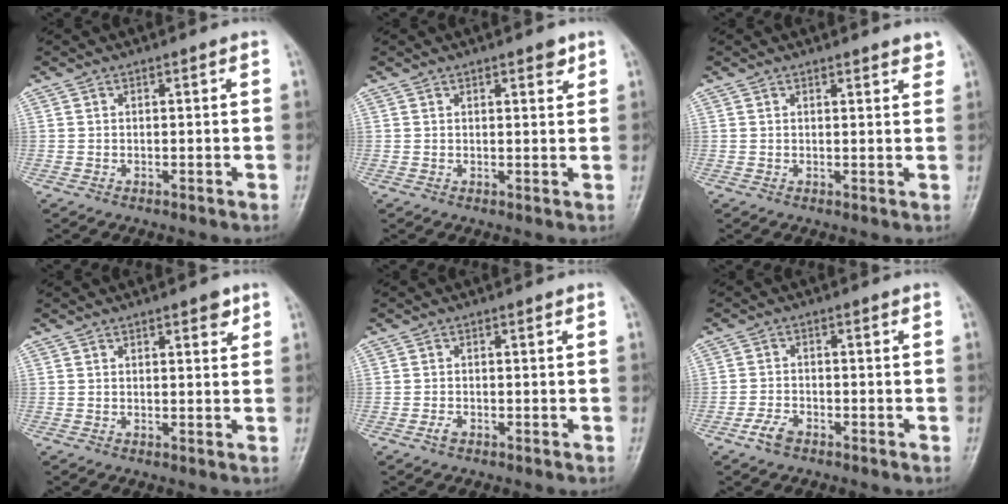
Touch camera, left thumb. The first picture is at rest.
{"total": 2.6, "force": [1.6, 1.0, 1.8], "torque": [-0.015, -0.008, 0.020]}
{"total": 2.5, "force": [2.1, 0.7, 1.3], "torque": [-0.002, -0.007, 0.023]}
{"total": 2.8, "force": [1.6, 1.1, 2.0], "torque": [-0.015, -0.006, 0.019]}
{"total": 1.3, "force": [-0.8, 0.7, 0.7], "torque": [-0.016, 0.001, -0.017]}
{"total": 3.2, "force": [-2.2, 1.6, 1.8], "torque": [-0.038, 0.010, -0.041]}